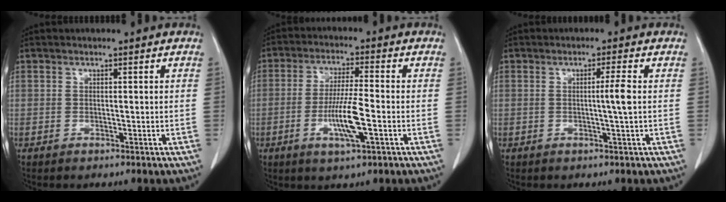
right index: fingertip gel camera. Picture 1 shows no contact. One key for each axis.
{"total": 8.1, "fx": -2.4, "fy": 0.5, "fz": 7.7, "tx": -0.148, "ty": -0.009, "tz": -0.045}
{"total": 2.8, "fx": 0.0, "fy": -0.7, "fz": 2.7, "tx": -0.046, "ty": -0.004, "tz": 0.000}